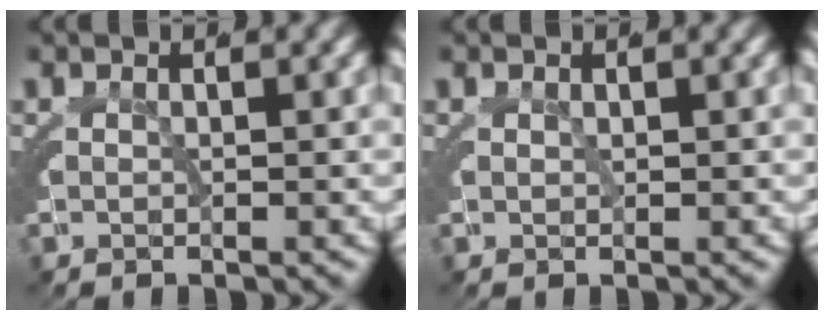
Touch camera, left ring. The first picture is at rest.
{"total": 0.6, "force": [0.6, 0.0, 0.3], "torque": [-0.005, -0.001, 0.012]}